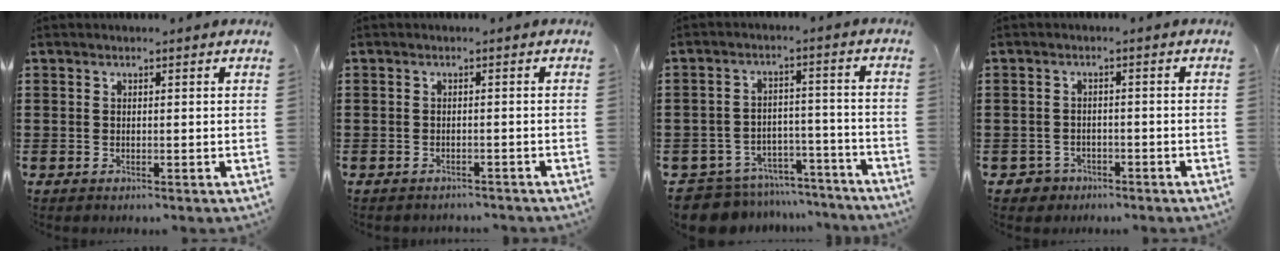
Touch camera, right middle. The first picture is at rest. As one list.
[{"total": 1.0, "force": [-1.0, 0.1, 0.0], "torque": [-0.005, 0.001, -0.022]}, {"total": 7.3, "force": [-7.1, 1.5, 0.8], "torque": [-0.028, 0.017, -0.143]}, {"total": 1.8, "force": [-1.5, 0.9, -0.1], "torque": [-0.006, 0.000, -0.034]}]